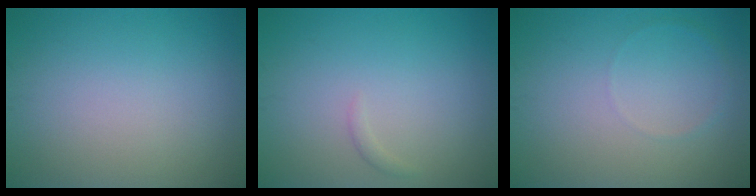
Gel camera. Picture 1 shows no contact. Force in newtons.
{"total": 0.6, "press": 0.6, "slide": 0.1}
{"total": 0.6, "press": 0.6, "slide": 0.1}